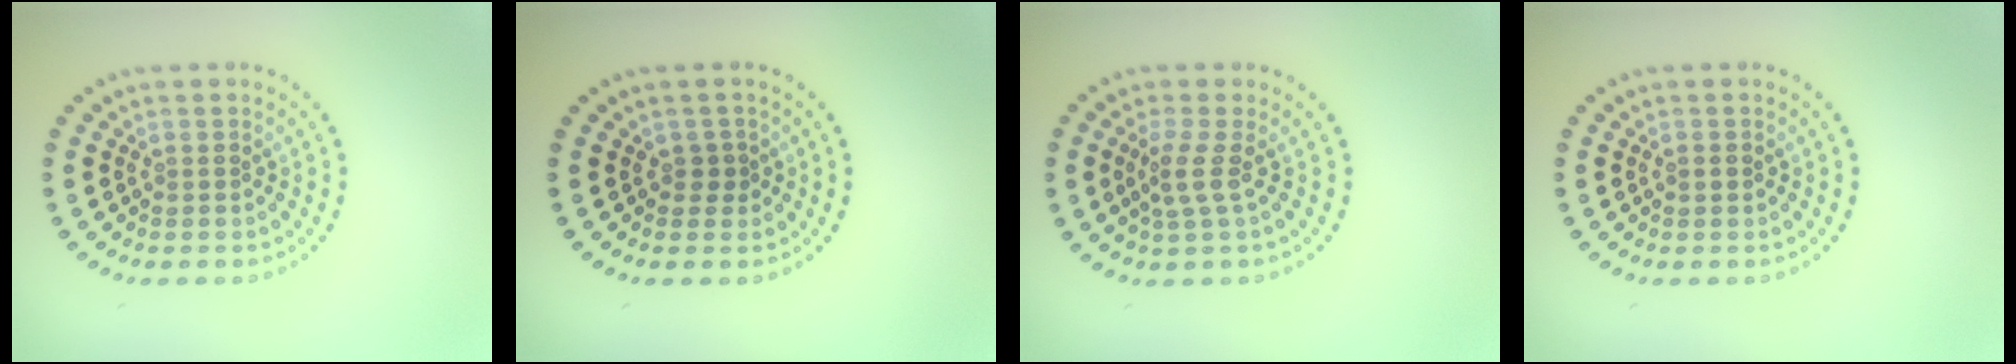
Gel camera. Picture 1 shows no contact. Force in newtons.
{"total": 1.1, "press": 0.8, "slide": 0.7}
{"total": 2.0, "press": 1.5, "slide": 1.4}
{"total": 0.9, "press": 0.9, "slide": 0.1}